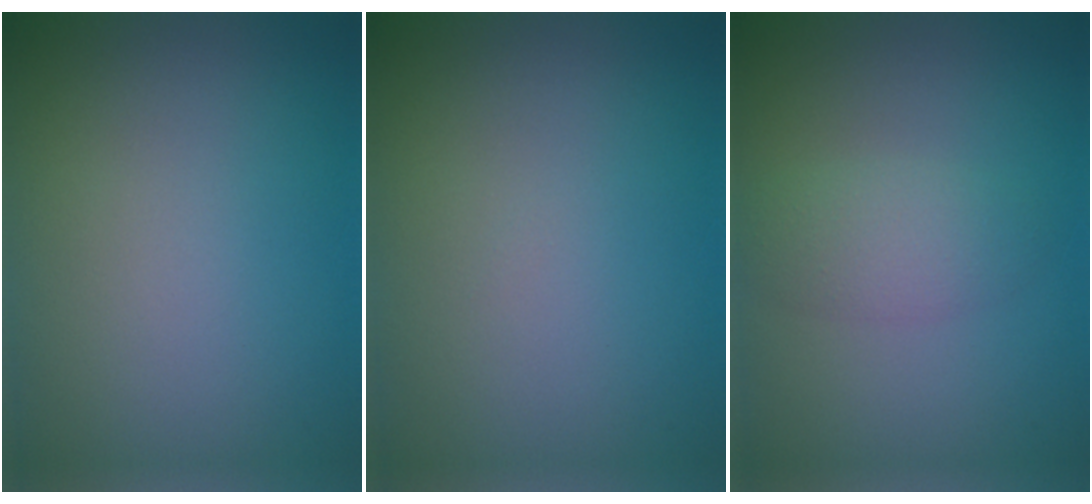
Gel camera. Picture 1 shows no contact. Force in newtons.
{"total": 0.0}
{"total": 2.4, "press": 2.4, "slide": 0.1}